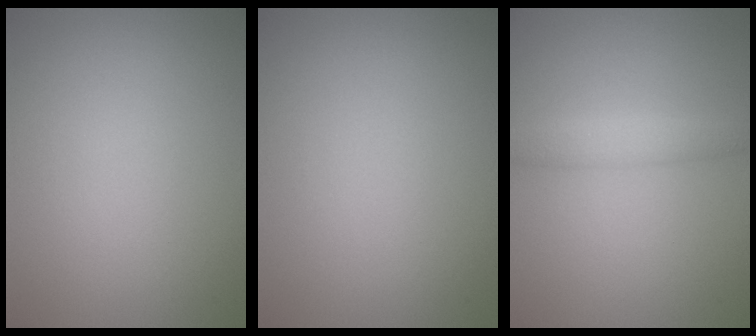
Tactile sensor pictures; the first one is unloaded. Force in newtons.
{"total": 0.0}
{"total": 2.0, "press": 2.0, "slide": 0.2}